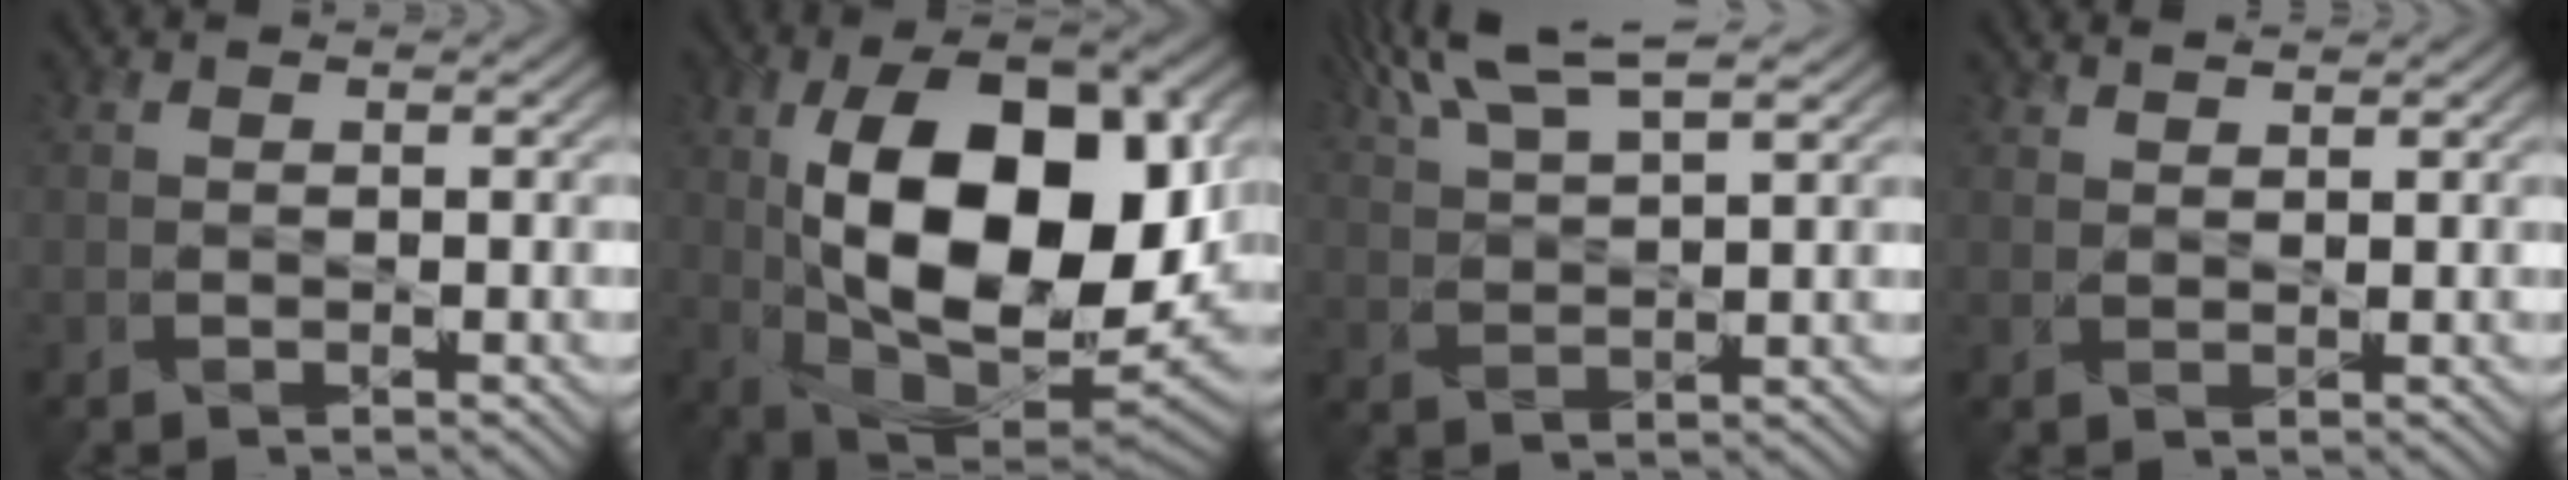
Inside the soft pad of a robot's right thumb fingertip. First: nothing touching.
{"total": 18.3, "force": [1.8, 9.7, 15.5], "torque": [-0.254, 0.005, 0.025]}
{"total": 10.0, "force": [6.9, 2.5, 6.9], "torque": [-0.141, 0.025, 0.109]}
{"total": 1.6, "force": [1.5, 0.2, 0.5], "torque": [-0.014, -0.004, 0.028]}